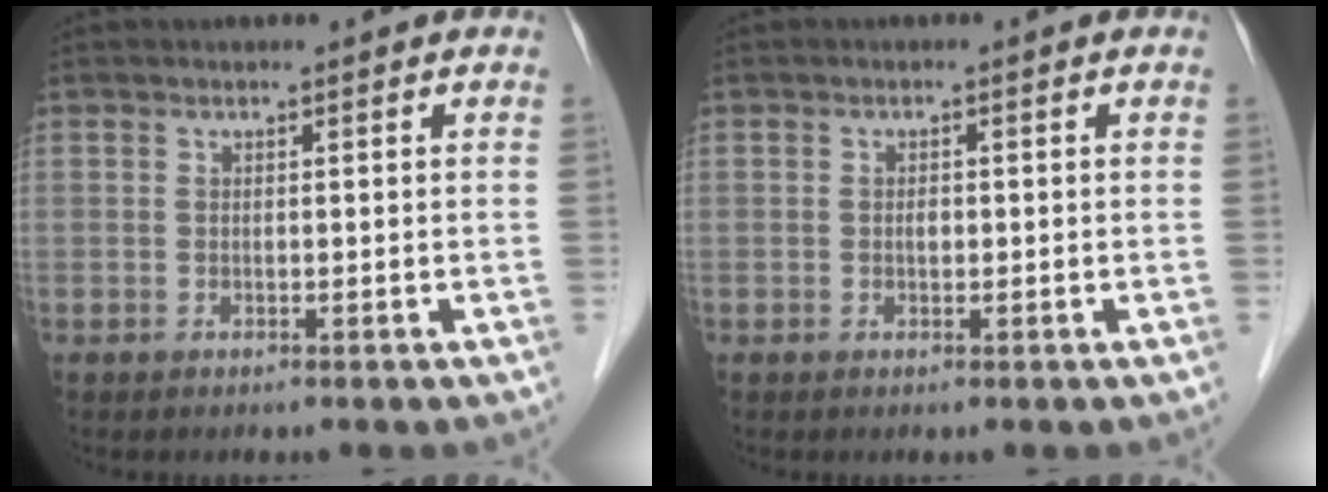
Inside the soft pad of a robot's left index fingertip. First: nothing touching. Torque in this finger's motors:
{"motor_torque": [0.12, 0.10, 0.00, 0.01]}